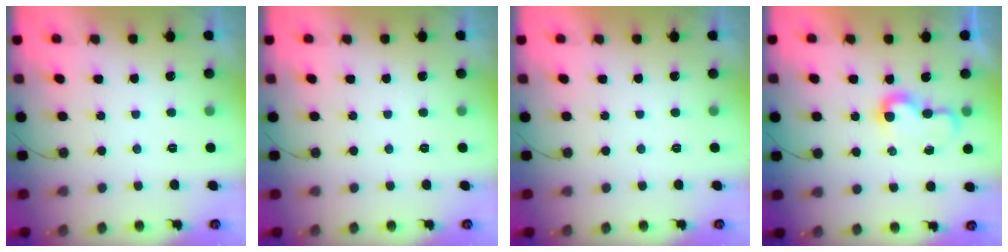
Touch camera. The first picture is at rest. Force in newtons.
{"total": 0.0}
{"total": 1.7, "press": 1.6, "slide": 0.0}
{"total": 6.4, "press": 6.4, "slide": 0.8}